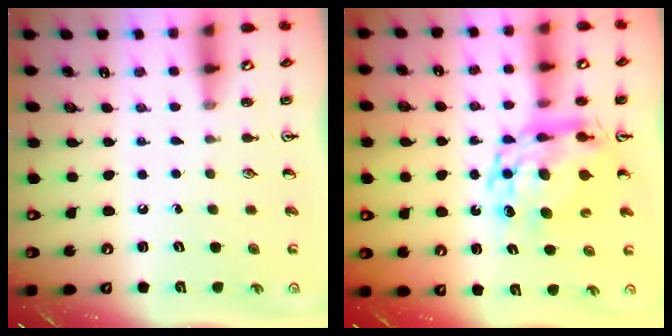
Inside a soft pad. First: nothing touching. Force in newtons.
{"total": 13.1, "press": 13.0, "slide": 1.3}